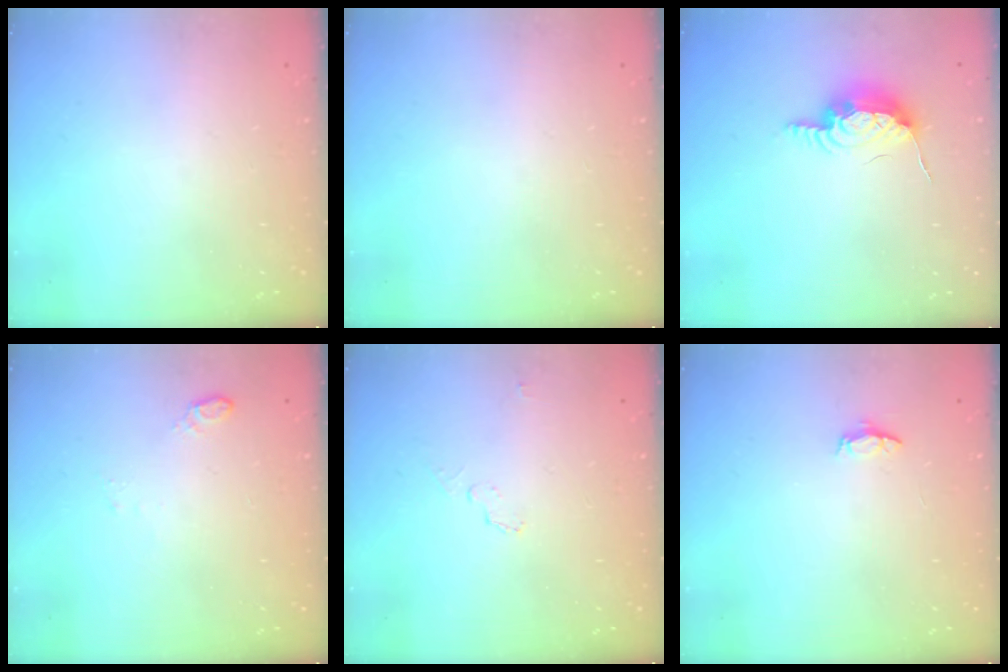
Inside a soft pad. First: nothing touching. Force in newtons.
{"total": 0.0}
{"total": 10.3, "press": 10.2, "slide": 0.9}
{"total": 4.3, "press": 4.2, "slide": 0.6}
{"total": 4.2, "press": 3.6, "slide": 2.1}
{"total": 3.1, "press": 3.1, "slide": 0.3}